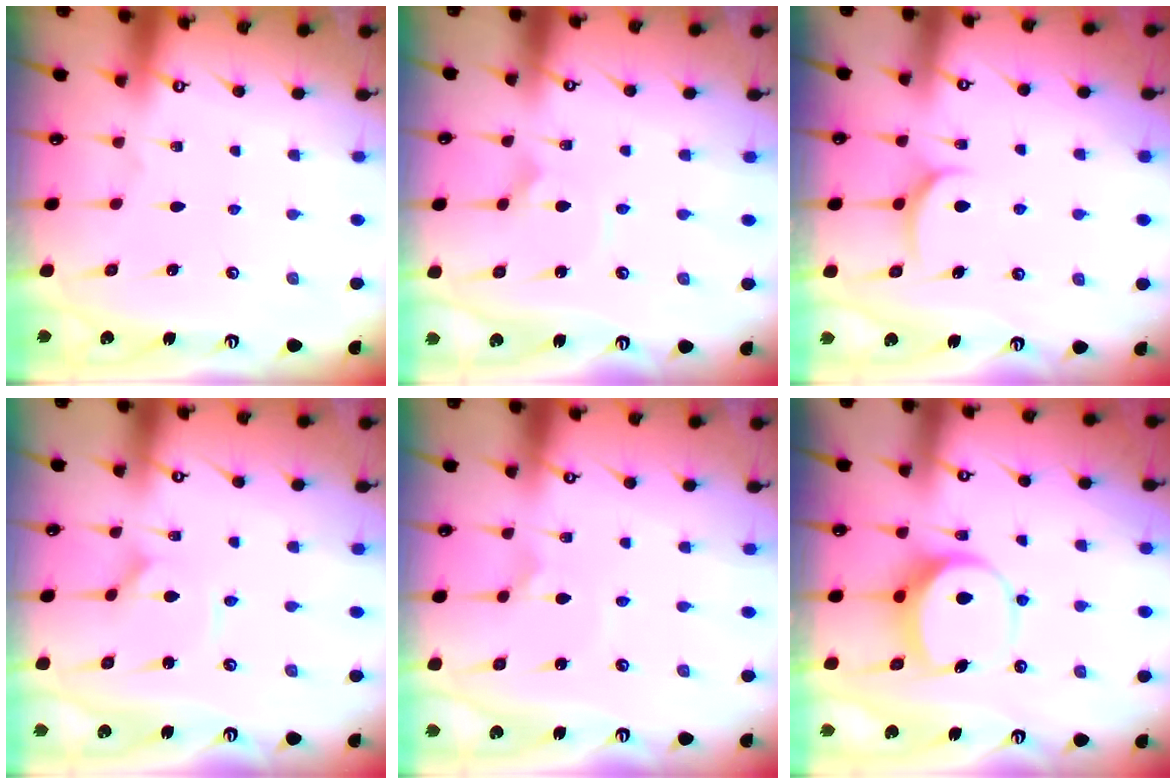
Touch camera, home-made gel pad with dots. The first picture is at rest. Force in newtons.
{"total": 2.9, "press": 2.9, "slide": 0.0}
{"total": 5.1, "press": 5.0, "slide": 0.6}
{"total": 1.7, "press": 1.6, "slide": 0.3}
{"total": 2.2, "press": 2.2, "slide": 0.1}
{"total": 6.7, "press": 6.7, "slide": 0.7}